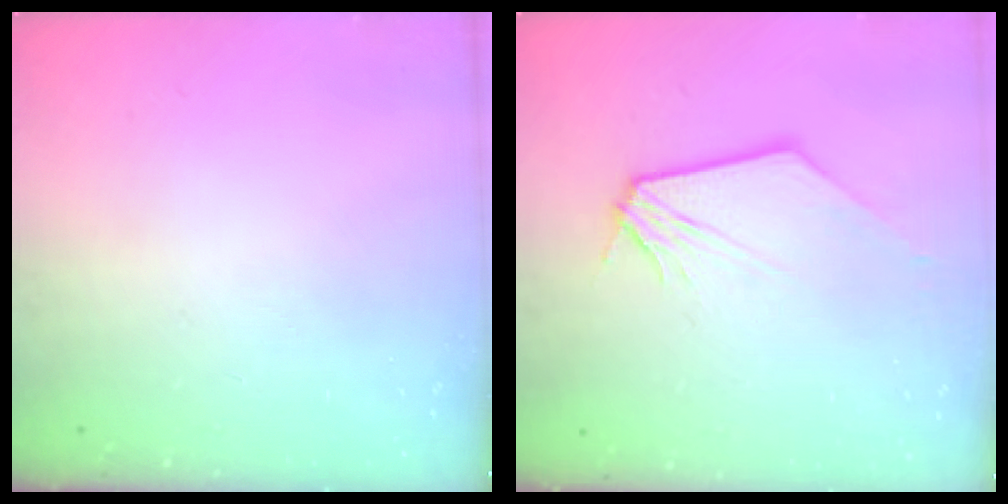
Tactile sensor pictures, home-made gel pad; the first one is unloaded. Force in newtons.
{"total": 0.7, "press": 0.7, "slide": 0.2}